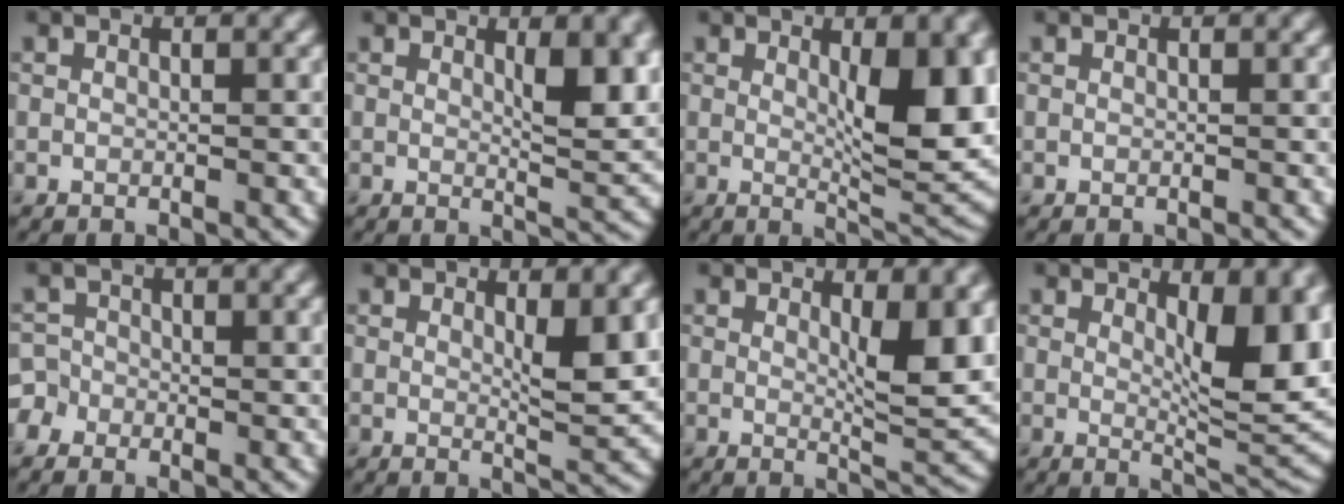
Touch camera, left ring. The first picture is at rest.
{"total": 4.9, "force": [1.6, 1.5, 4.4], "torque": [-0.061, -0.006, 0.029]}
{"total": 8.4, "force": [1.3, 2.5, 7.9], "torque": [-0.111, -0.011, 0.029]}
{"total": 0.0}
{"total": 2.7, "force": [-1.3, 2.4, 0.6], "torque": [0.002, 0.006, -0.030]}
{"total": 3.4, "force": [0.9, 0.7, 3.1], "torque": [-0.047, -0.009, 0.017]}
{"total": 5.2, "force": [1.3, 1.4, 4.9], "torque": [-0.069, -0.010, 0.025]}
{"total": 7.6, "force": [1.8, 2.6, 6.9], "torque": [-0.092, -0.011, 0.033]}